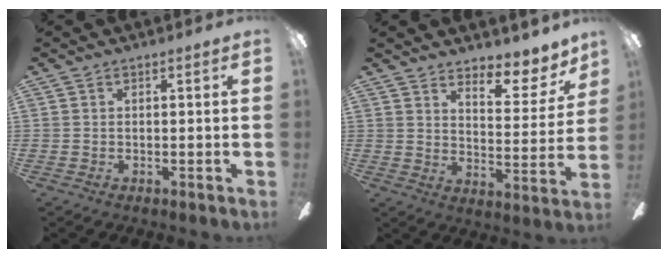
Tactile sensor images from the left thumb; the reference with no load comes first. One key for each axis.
{"total": 8.5, "fx": 7.0, "fy": 3.0, "fz": 3.7, "tx": -0.034, "ty": -0.065, "tz": 0.118}